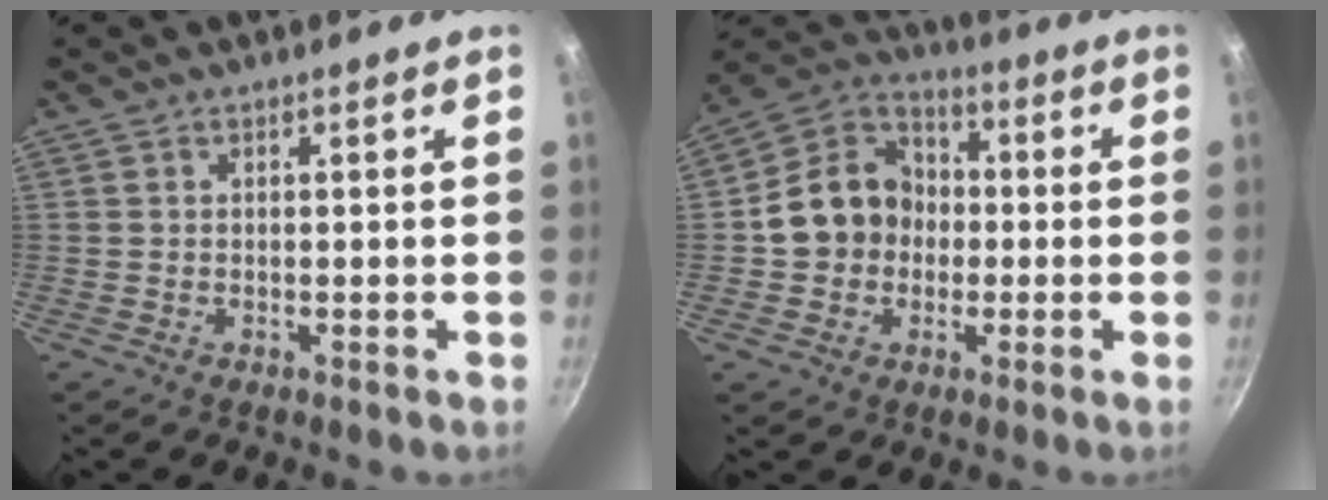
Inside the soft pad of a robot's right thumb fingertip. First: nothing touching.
{"total": 13.0, "force": [-0.8, 11.2, 6.6], "torque": [-0.072, 0.033, -0.031]}